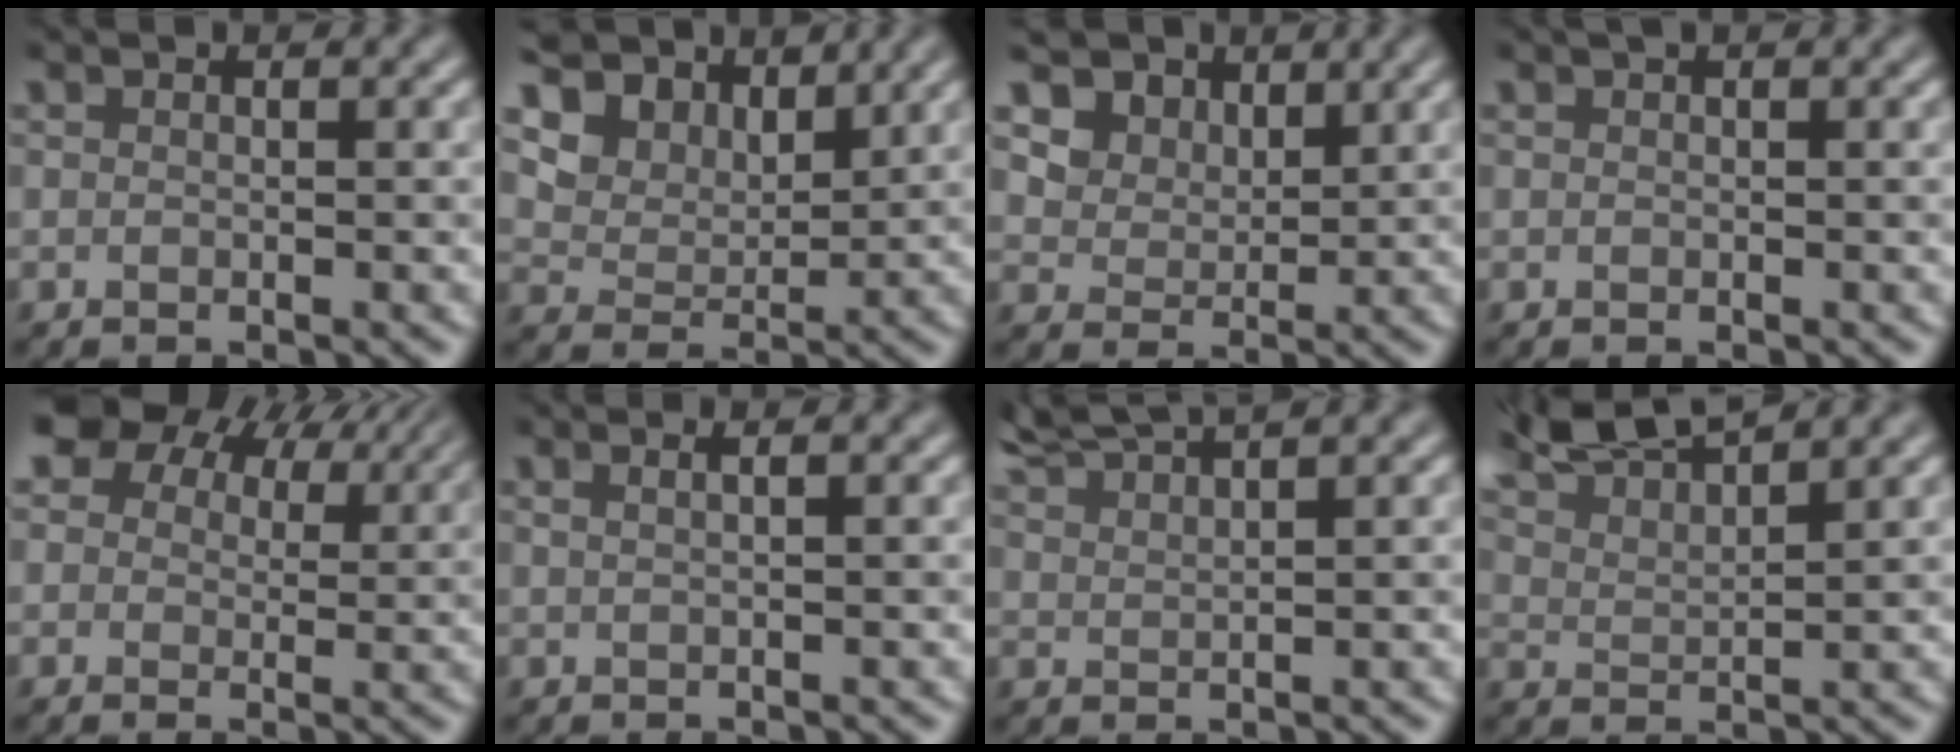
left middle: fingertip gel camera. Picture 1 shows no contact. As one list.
[{"total": 8.5, "force": [6.2, 4.8, 3.4], "torque": [-0.095, -0.005, 0.117]}, {"total": 7.1, "force": [4.7, 4.6, 2.7], "torque": [-0.075, -0.002, 0.083]}, {"total": 0.0}, {"total": 9.5, "force": [6.1, 5.8, 4.3], "torque": [-0.078, 0.027, 0.078]}, {"total": 2.0, "force": [0.9, 0.9, 1.5], "torque": [-0.006, -0.001, -0.004]}, {"total": 4.9, "force": [4.4, 0.6, 2.2], "torque": [-0.036, 0.018, 0.073]}, {"total": 6.3, "force": [5.5, 1.2, 2.7], "torque": [-0.050, 0.018, 0.091]}]